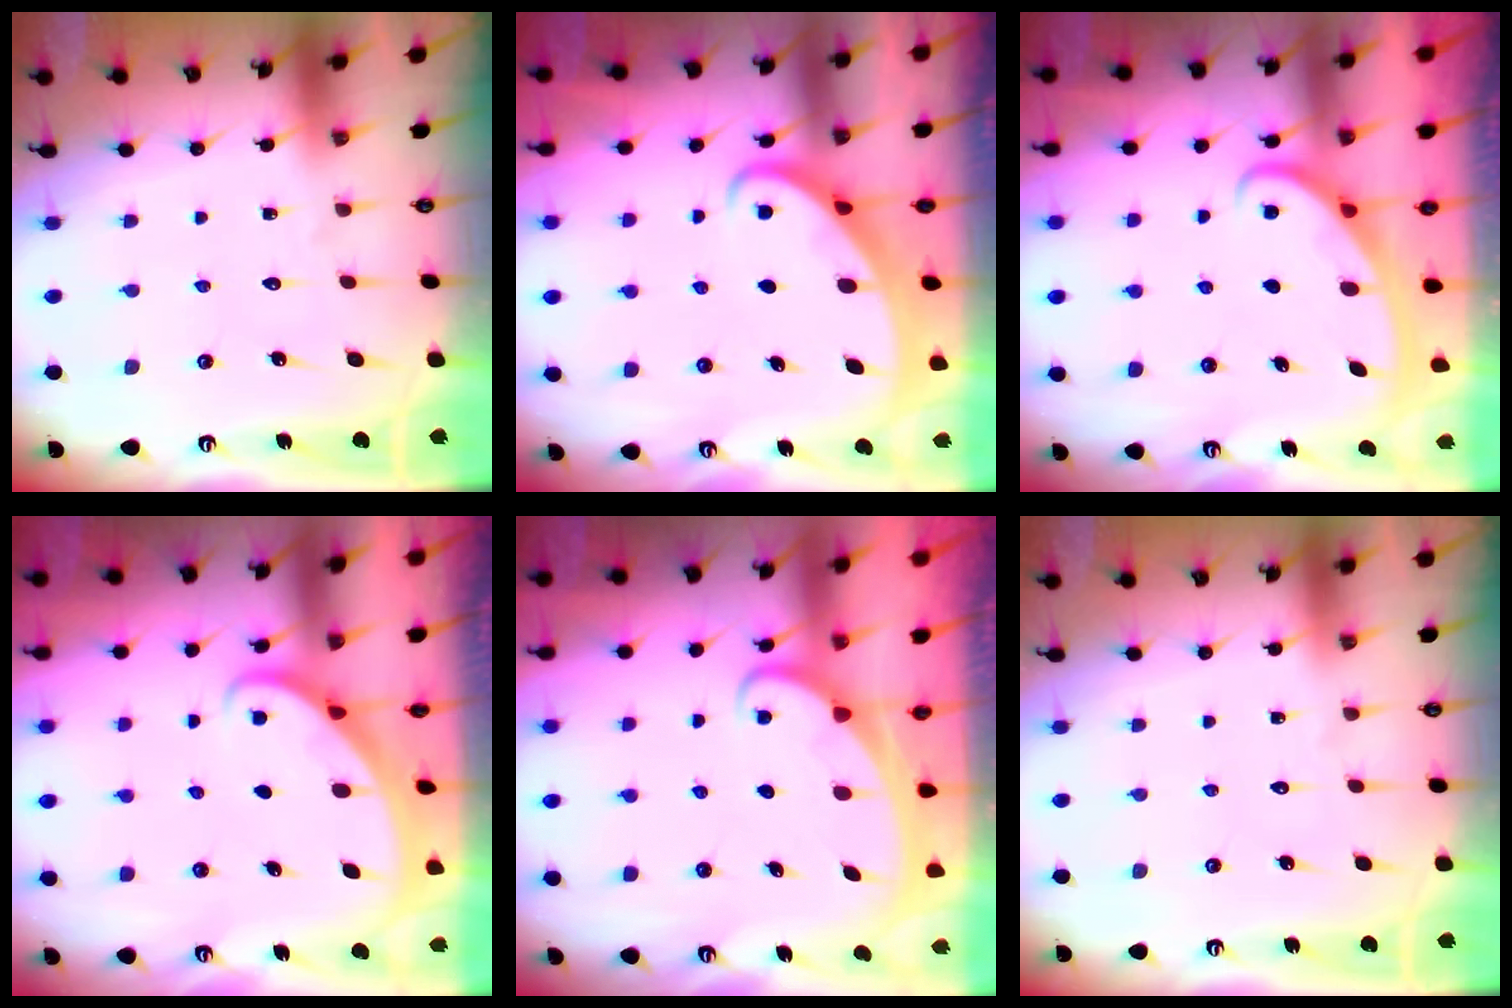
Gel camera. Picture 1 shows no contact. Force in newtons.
{"total": 2.5, "press": 2.5, "slide": 0.3}
{"total": 3.0, "press": 3.0, "slide": 0.4}
{"total": 1.7, "press": 1.7, "slide": 0.1}
{"total": 1.9, "press": 1.9, "slide": 0.1}
{"total": 0.0}